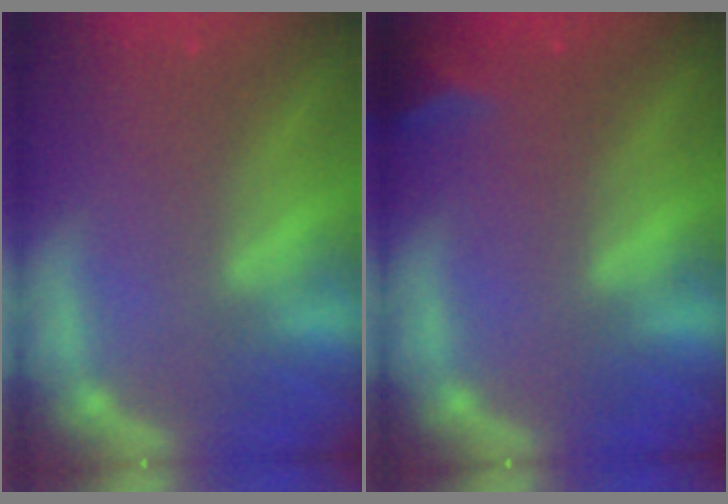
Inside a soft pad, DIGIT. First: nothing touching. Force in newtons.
{"total": 2.4}